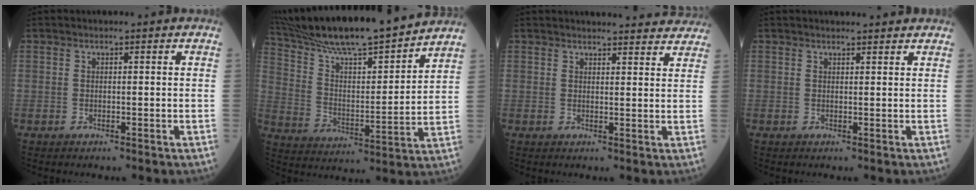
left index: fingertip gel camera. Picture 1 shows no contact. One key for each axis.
{"total": 20.3, "fx": 17.9, "fy": 1.4, "fz": 9.4, "tx": -0.170, "ty": 0.002, "tz": 0.294}
{"total": 12.6, "fx": 12.2, "fy": 2.0, "fz": 2.7, "tx": -0.006, "ty": 0.001, "tz": 0.123}
{"total": 3.4, "fx": 3.3, "fy": 0.5, "fz": 0.7, "tx": -0.012, "ty": 0.012, "tz": 0.038}